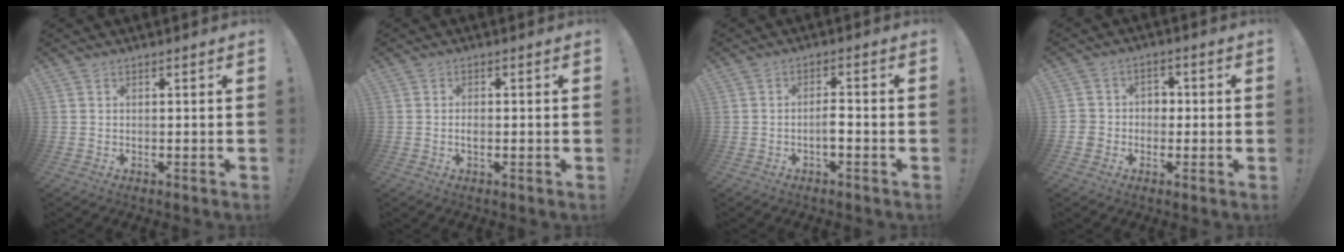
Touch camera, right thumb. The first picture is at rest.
{"total": 1.5, "force": [-0.6, 0.7, 1.1], "torque": [-0.021, 0.004, -0.011]}
{"total": 3.8, "force": [-1.5, 1.2, 3.3], "torque": [-0.070, 0.005, -0.027]}
{"total": 5.8, "force": [-1.3, 5.5, 1.5], "torque": [-0.031, 0.018, -0.023]}